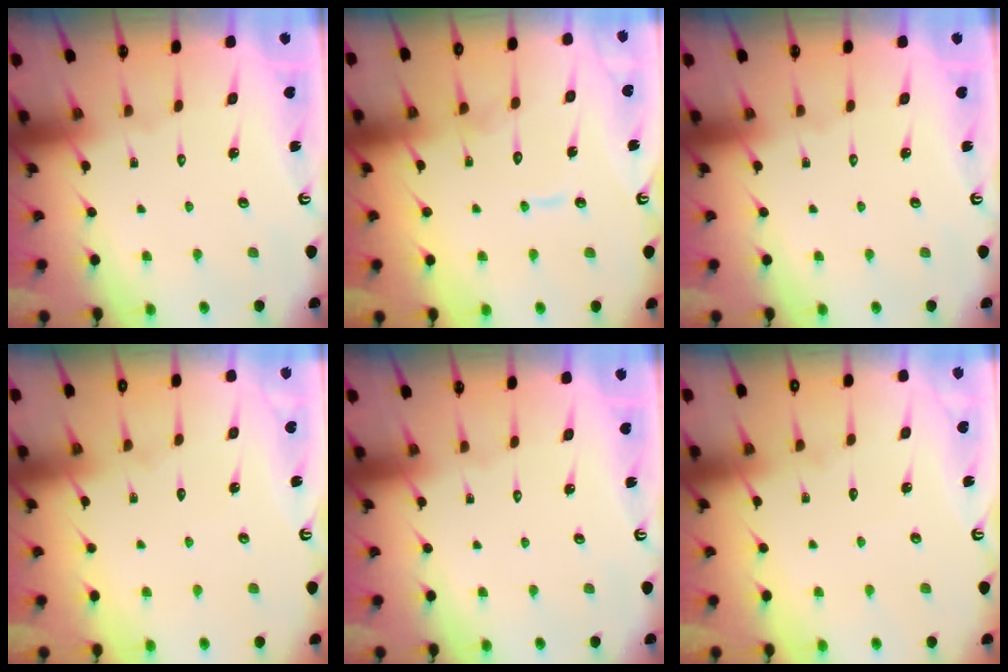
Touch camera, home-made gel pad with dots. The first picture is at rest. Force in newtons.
{"total": 8.9, "press": 8.8, "slide": 0.9}
{"total": 0.0}
{"total": 3.2, "press": 3.2, "slide": 0.4}
{"total": 0.0}
{"total": 2.8, "press": 2.8, "slide": 0.3}